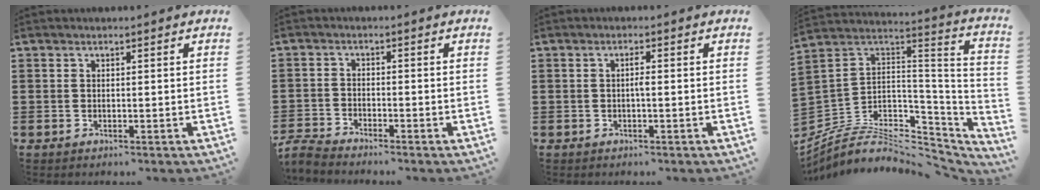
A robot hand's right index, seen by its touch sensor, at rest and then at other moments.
{"total": 2.8, "force": [-2.8, 0.1, 0.2], "torque": [-0.014, 0.000, -0.061]}
{"total": 1.4, "force": [-0.3, 0.1, 1.4], "torque": [-0.027, 0.000, -0.005]}
{"total": 6.6, "force": [-3.3, 4.0, 4.2], "torque": [-0.098, -0.015, -0.060]}